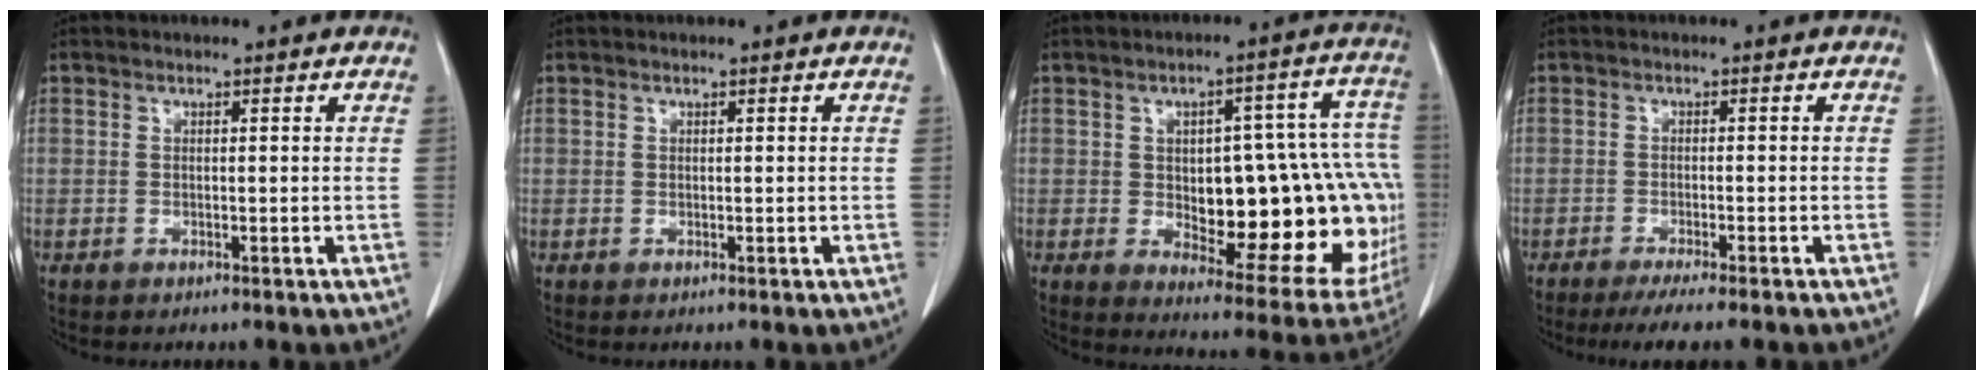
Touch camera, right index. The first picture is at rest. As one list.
[{"total": 0.0}, {"total": 25.7, "force": [-2.3, 9.3, 23.9], "torque": [-0.225, 0.038, 0.004]}, {"total": 6.8, "force": [-5.7, -0.1, 3.8], "torque": [-0.043, -0.014, -0.085]}]